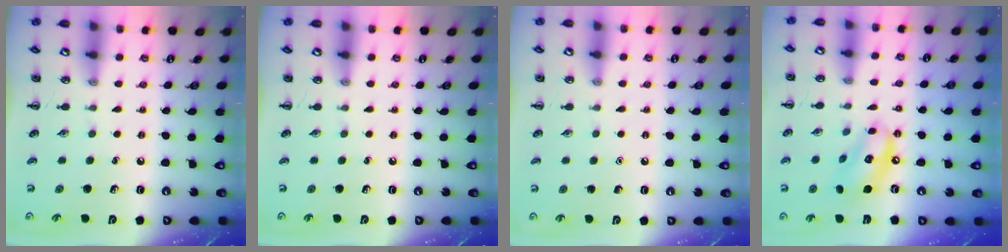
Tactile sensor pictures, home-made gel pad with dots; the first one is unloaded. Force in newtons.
{"total": 0.0}
{"total": 1.5, "press": 1.5, "slide": 0.1}
{"total": 11.4, "press": 11.2, "slide": 1.8}